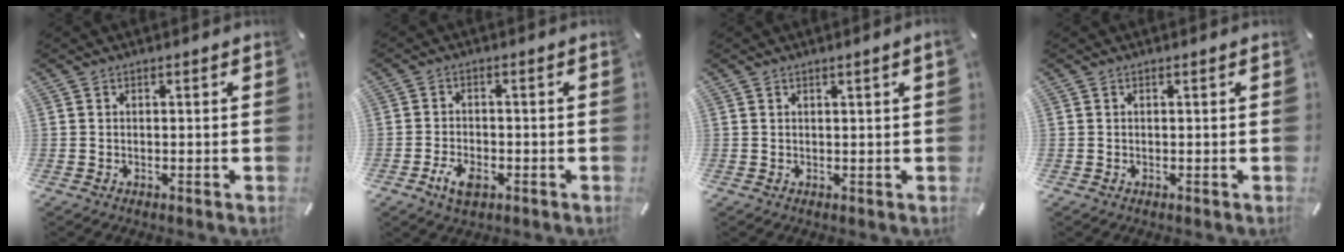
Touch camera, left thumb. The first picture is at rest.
{"total": 4.6, "force": [-2.4, 2.7, 3.0], "torque": [-0.068, 0.005, -0.046]}
{"total": 1.0, "force": [0.5, -0.1, 0.9], "torque": [-0.016, -0.002, 0.008]}
{"total": 0.0}